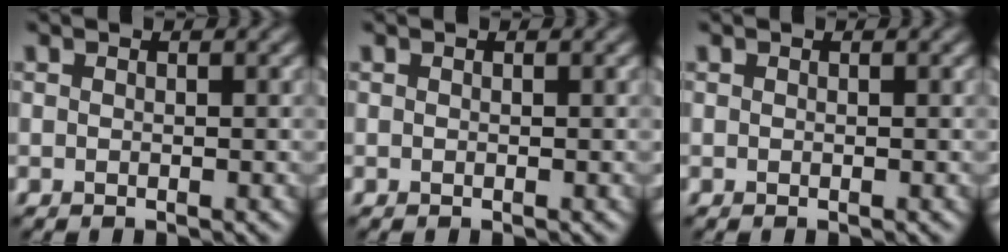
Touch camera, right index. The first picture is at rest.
{"total": 0.0}
{"total": 0.0}